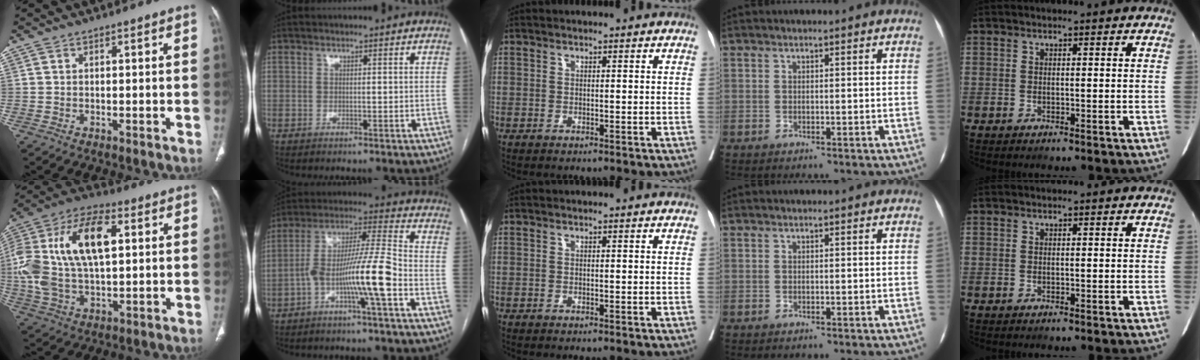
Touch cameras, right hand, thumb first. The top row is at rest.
{"thumb": {"total": 21.1, "force": [3.6, 11.0, 17.7], "torque": [-0.362, 0.020, 0.059]}, "index": {"total": 11.2, "force": [-4.5, -0.2, 10.3], "torque": [-0.193, 0.018, -0.081]}}